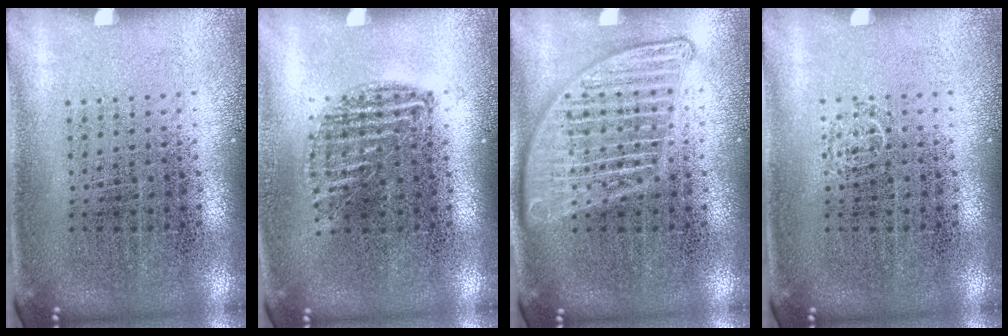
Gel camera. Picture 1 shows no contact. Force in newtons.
{"total": 0.9, "press": 0.8, "slide": 0.3}
{"total": 3.1, "press": 3.1, "slide": 0.3}
{"total": 0.6, "press": 0.6, "slide": 0.1}